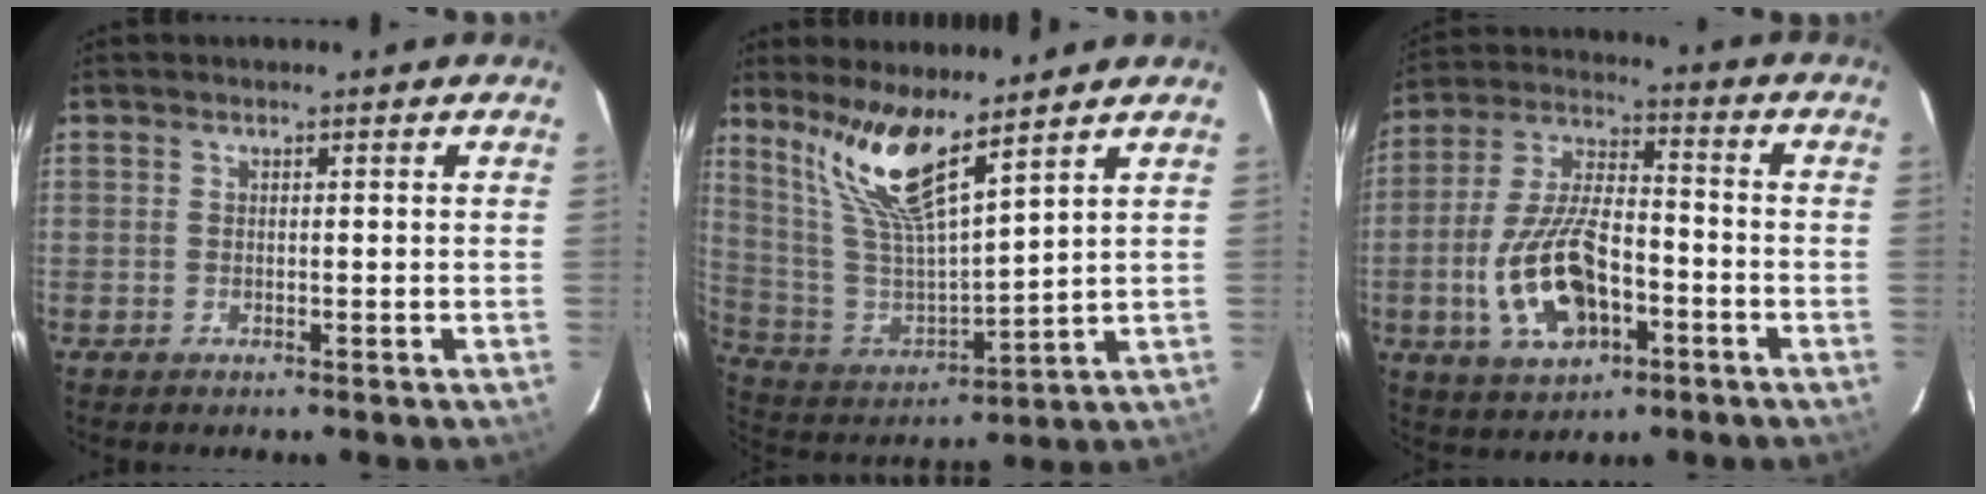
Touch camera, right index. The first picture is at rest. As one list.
[{"total": 13.6, "force": [9.6, 1.7, 9.4], "torque": [-0.176, -0.004, 0.203]}, {"total": 16.0, "force": [-5.3, 8.0, 12.8], "torque": [-0.270, 0.005, -0.087]}]